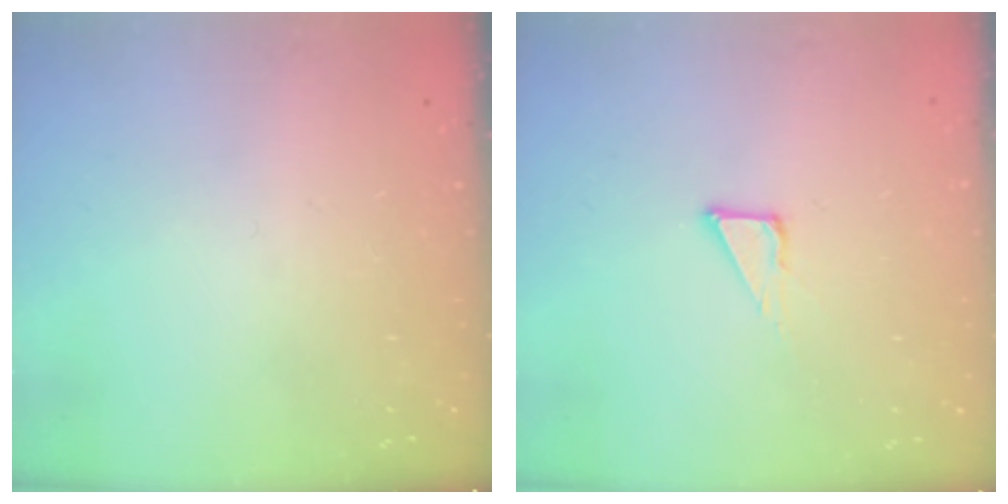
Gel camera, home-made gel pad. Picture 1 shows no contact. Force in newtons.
{"total": 3.9, "press": 3.9, "slide": 0.3}